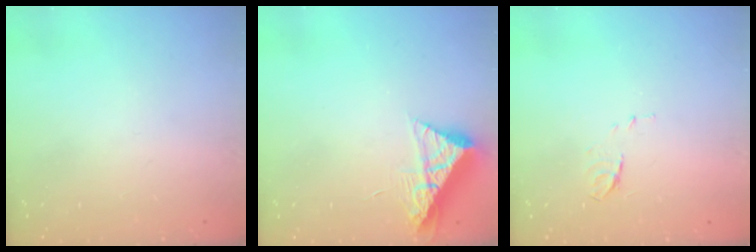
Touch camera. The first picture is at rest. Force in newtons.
{"total": 8.2, "press": 8.2, "slide": 0.3}
{"total": 5.8, "press": 5.8, "slide": 0.7}